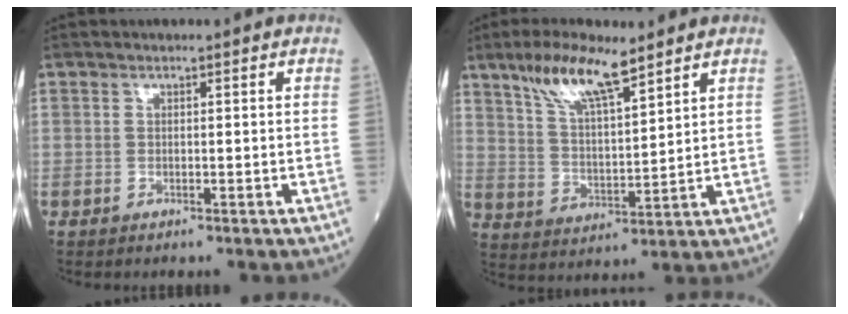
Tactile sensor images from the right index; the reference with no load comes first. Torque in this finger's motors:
{"motor_torque": [0.91, 1.23, 0.18, 0.05]}